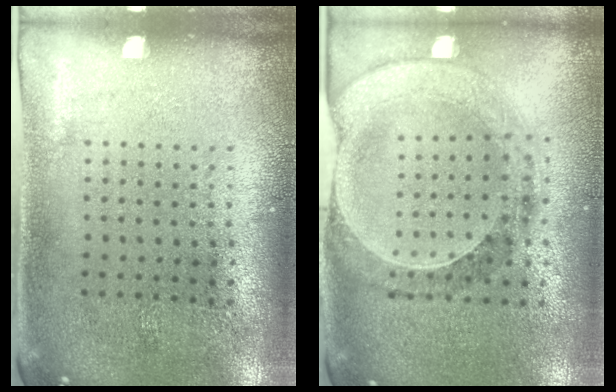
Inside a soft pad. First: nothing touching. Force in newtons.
{"total": 1.0, "press": 0.9, "slide": 0.2}